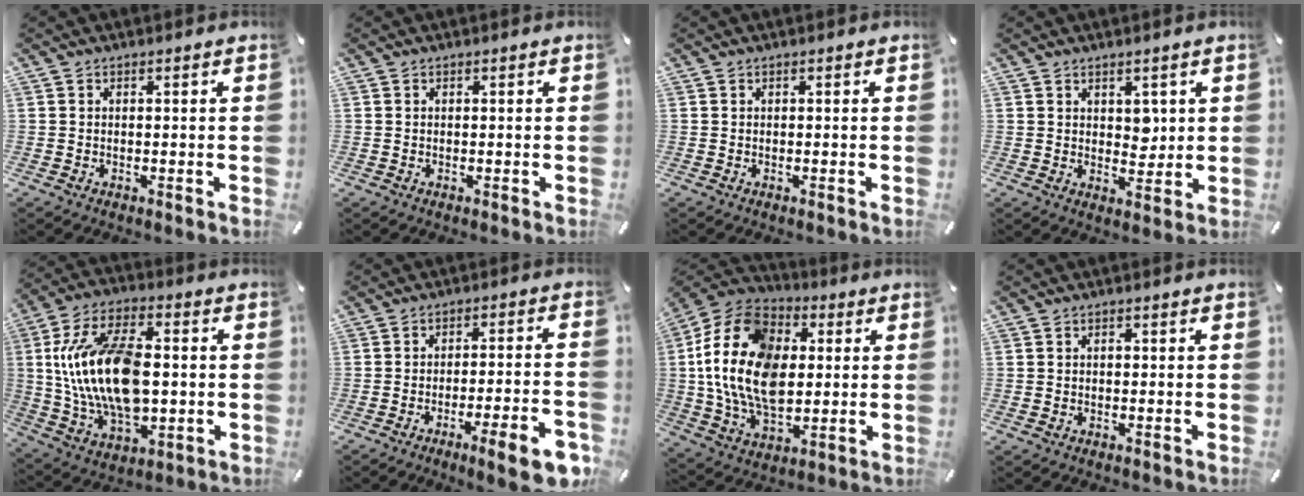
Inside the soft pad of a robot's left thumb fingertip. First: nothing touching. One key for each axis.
{"total": 0.0}
{"total": 0.0}
{"total": 3.9, "fx": 2.0, "fy": 2.8, "fz": 1.6, "tx": -0.006, "ty": -0.013, "tz": 0.031}
{"total": 20.0, "fx": 0.6, "fy": 12.1, "fz": 15.9, "tx": -0.338, "ty": 0.004, "tz": 0.008}
{"total": 10.9, "fx": -6.0, "fy": 1.6, "fz": 9.0, "tx": -0.137, "ty": 0.015, "tz": -0.095}
{"total": 19.4, "fx": 0.7, "fy": 14.2, "fz": 13.2, "tx": -0.293, "ty": 0.005, "tz": 0.008}
{"total": 0.7, "fx": -0.2, "fy": 0.5, "fz": 0.5, "tx": -0.010, "ty": 0.002, "tz": -0.005}